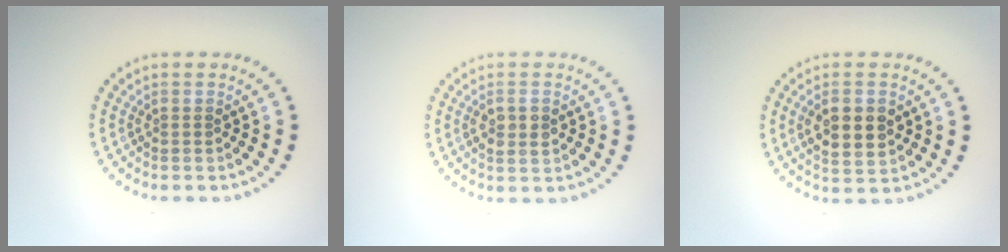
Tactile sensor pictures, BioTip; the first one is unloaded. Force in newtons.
{"total": 2.1, "press": 2.0, "slide": 0.4}
{"total": 4.3, "press": 4.3, "slide": 0.2}